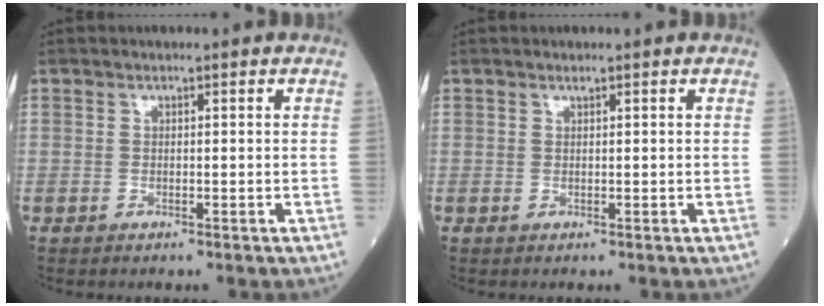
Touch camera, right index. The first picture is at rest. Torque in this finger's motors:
{"motor_torque": [-0.01, 0.03, -0.02, 0.00]}